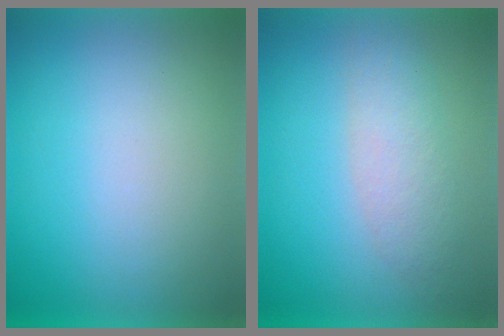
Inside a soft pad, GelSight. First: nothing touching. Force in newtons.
{"total": 3.5}